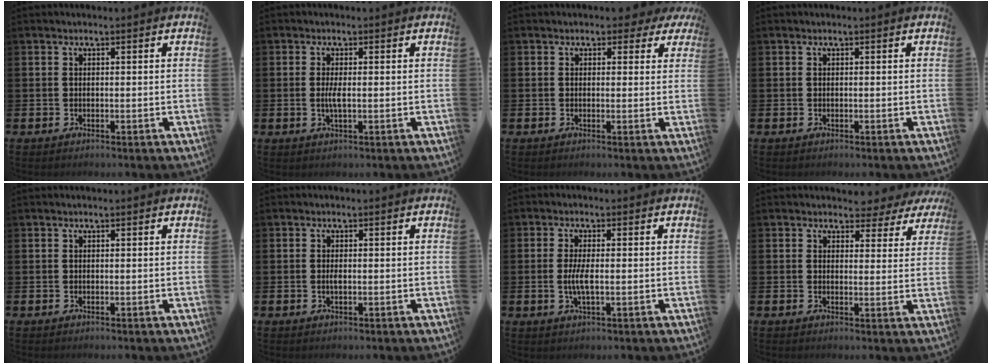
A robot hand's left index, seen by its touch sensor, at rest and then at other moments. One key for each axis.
{"total": 2.0, "fx": 0.0, "fy": 0.4, "fz": 2.0, "tx": -0.035, "ty": -0.002, "tz": -0.002}
{"total": 1.8, "fx": 1.1, "fy": 1.3, "fz": 0.6, "tx": -0.007, "ty": 0.009, "tz": 0.015}
{"total": 0.0}
{"total": 0.0}
{"total": 1.0, "fx": 0.0, "fy": 0.3, "fz": 0.9, "tx": -0.010, "ty": -0.002, "tz": -0.002}
{"total": 3.1, "fx": -0.2, "fy": 0.8, "fz": 3.0, "tx": -0.060, "ty": -0.003, "tz": -0.007}
{"total": 3.3, "fx": 2.9, "fy": 1.6, "fz": 0.4, "tx": -0.001, "ty": -0.022, "tz": 0.046}